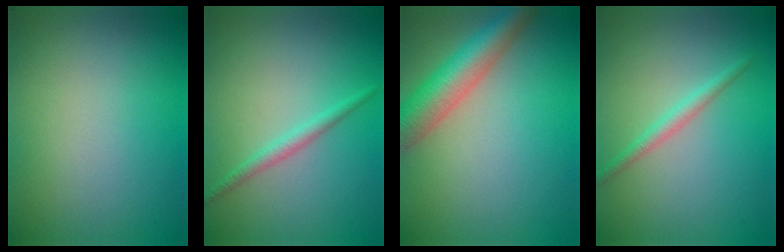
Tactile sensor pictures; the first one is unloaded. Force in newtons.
{"total": 1.6, "press": 1.6, "slide": 0.1}
{"total": 5.8, "press": 5.8, "slide": 0.4}
{"total": 1.7, "press": 1.7, "slide": 0.1}